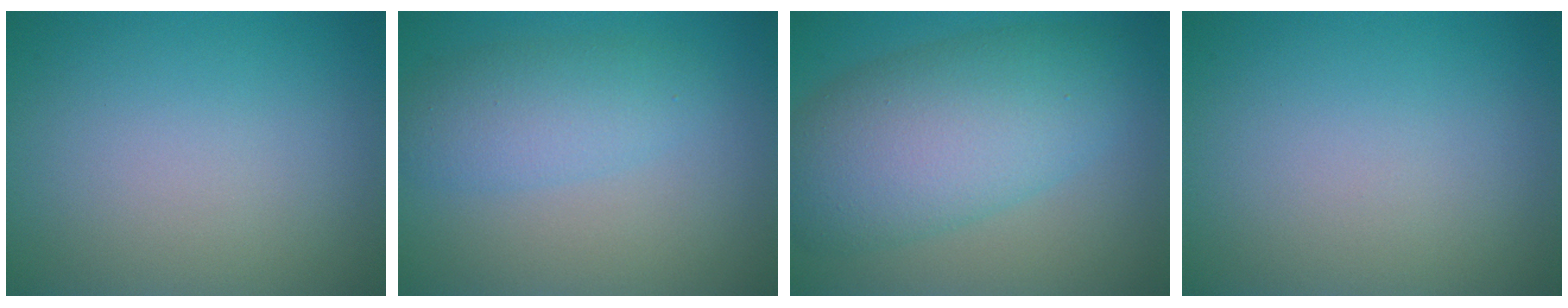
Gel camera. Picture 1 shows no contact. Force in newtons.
{"total": 3.7, "press": 3.7, "slide": 0.1}
{"total": 9.1, "press": 9.1, "slide": 0.1}
{"total": 0.0}